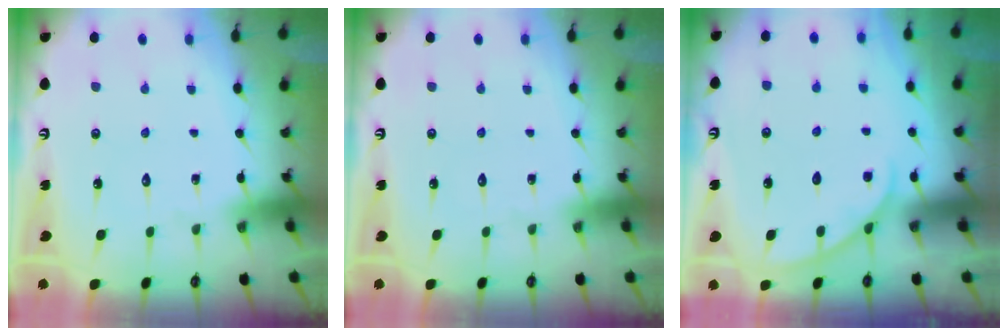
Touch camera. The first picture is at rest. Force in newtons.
{"total": 0.0}
{"total": 5.2, "press": 5.1, "slide": 0.3}